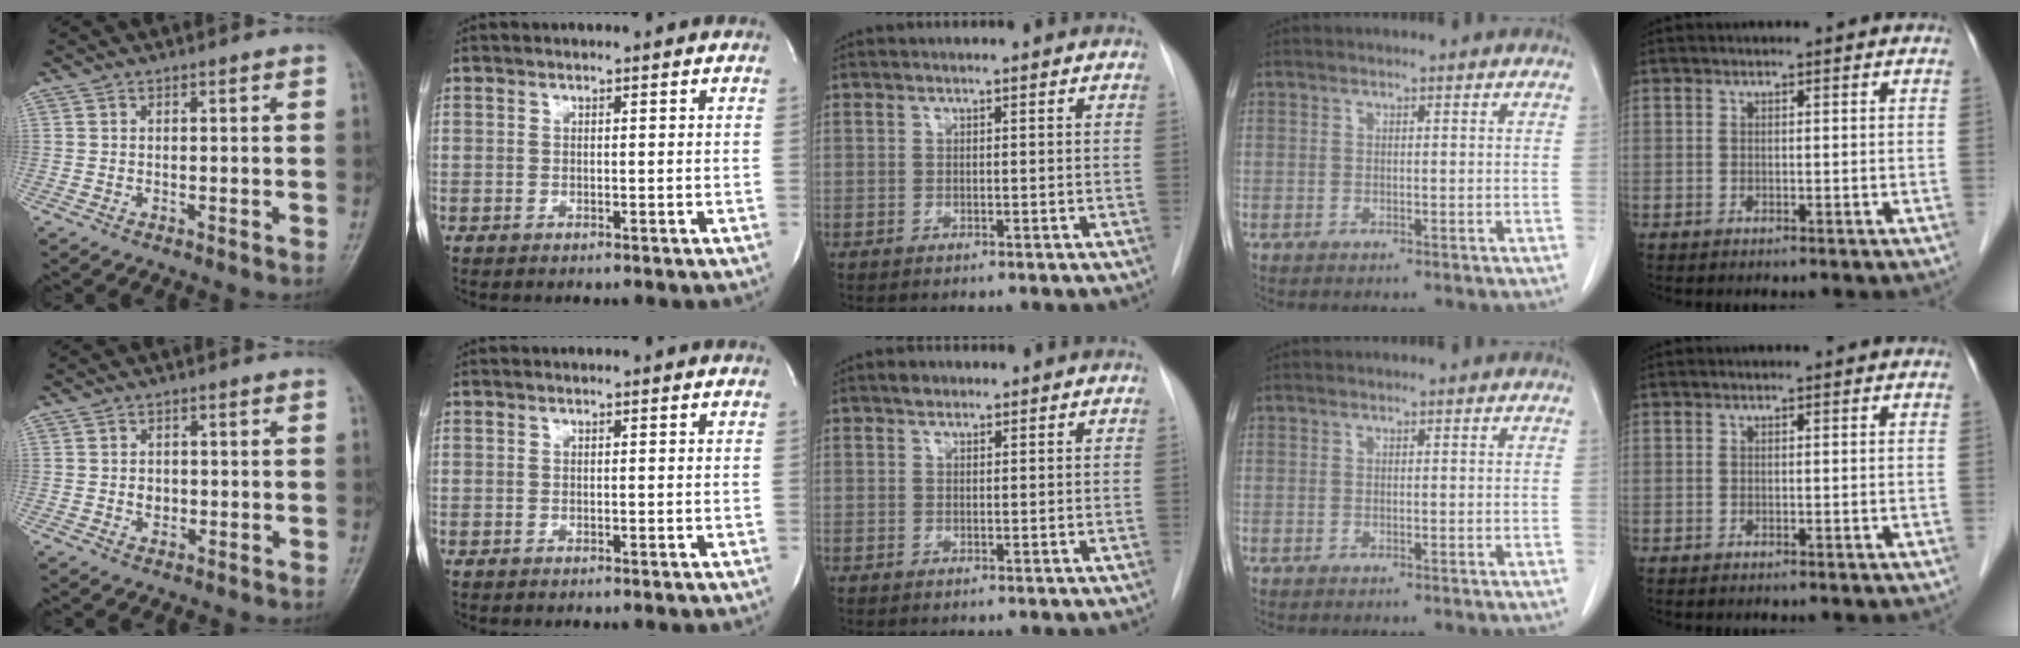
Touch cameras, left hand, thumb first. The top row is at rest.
{"thumb": {"total": 2.4, "force": [-0.2, 2.1, 1.3], "torque": [-0.007, 0.003, -0.002]}, "middle": {"total": 1.2, "force": [0.9, 0.8, 0.4], "torque": [-0.008, 0.004, 0.012]}}